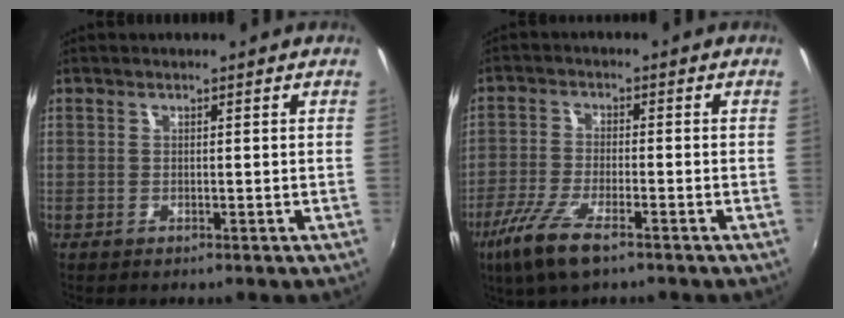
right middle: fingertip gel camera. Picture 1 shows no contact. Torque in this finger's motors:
{"motor_torque": [1.10, -1.04, 0.22, 0.14]}